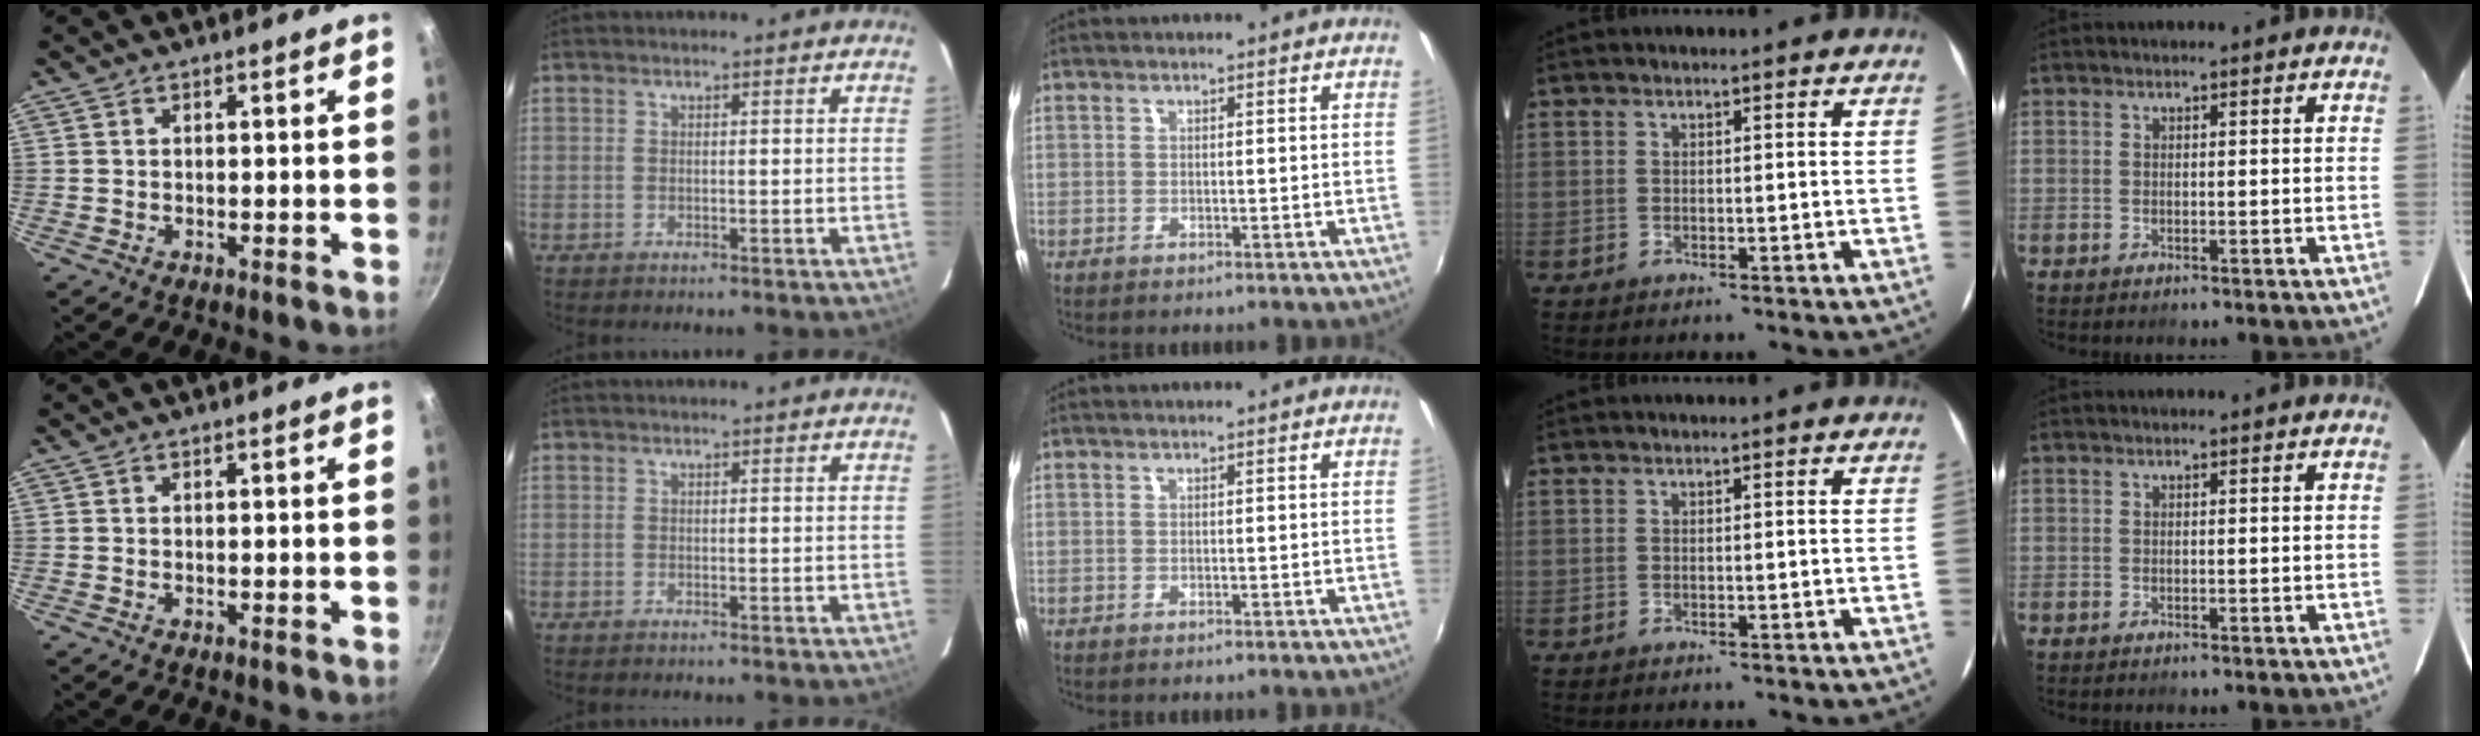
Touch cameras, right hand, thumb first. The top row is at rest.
{}